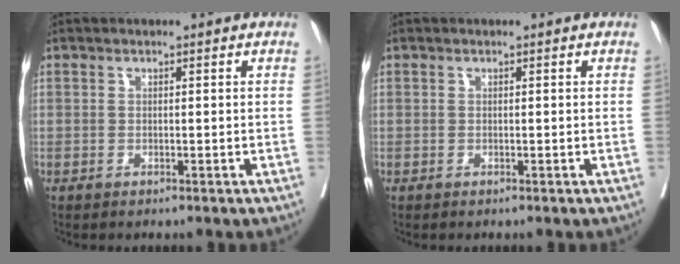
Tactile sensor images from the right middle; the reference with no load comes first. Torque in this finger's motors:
{"motor_torque": [0.00, 0.00, -0.01, -0.02]}